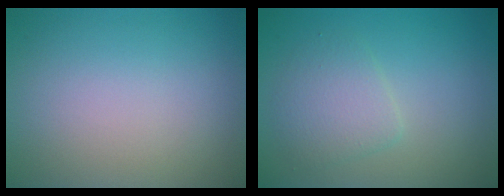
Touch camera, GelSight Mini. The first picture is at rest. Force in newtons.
{"total": 2.7, "press": 2.7, "slide": 0.1}